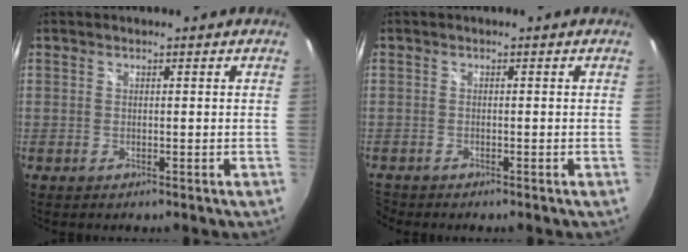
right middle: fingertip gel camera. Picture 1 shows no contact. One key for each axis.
{"total": 2.1, "fx": -2.0, "fy": 0.6, "fz": 0.2, "tx": -0.012, "ty": -0.011, "tz": -0.042}